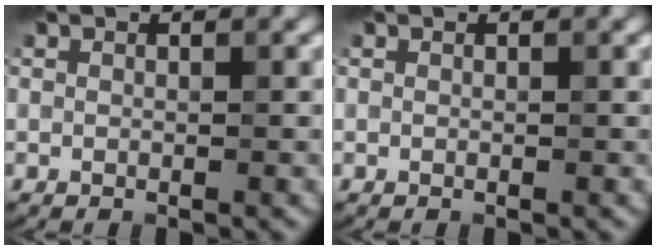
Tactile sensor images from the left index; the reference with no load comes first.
{"total": 0.0}